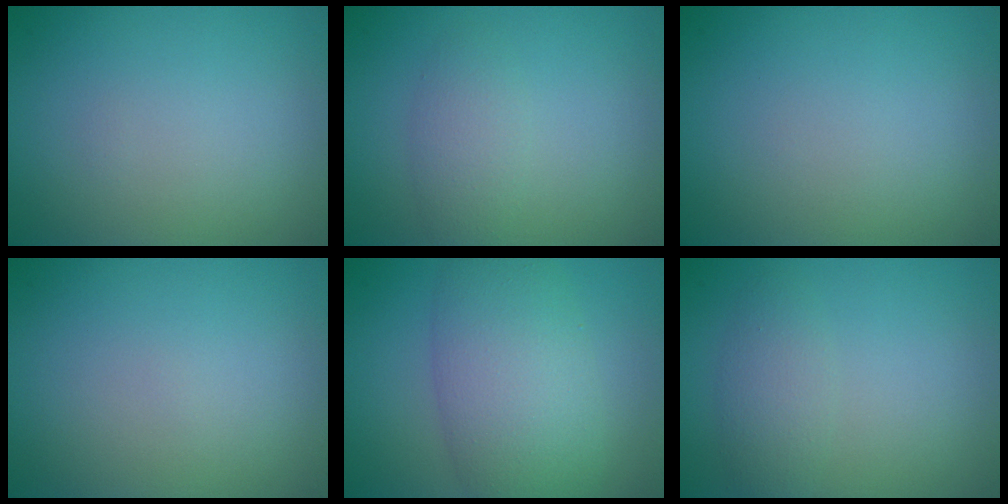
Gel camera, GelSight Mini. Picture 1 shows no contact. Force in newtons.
{"total": 2.2, "press": 2.1, "slide": 0.1}
{"total": 0.0}
{"total": 0.0}
{"total": 7.6, "press": 7.6, "slide": 0.1}
{"total": 2.2, "press": 2.2, "slide": 0.1}